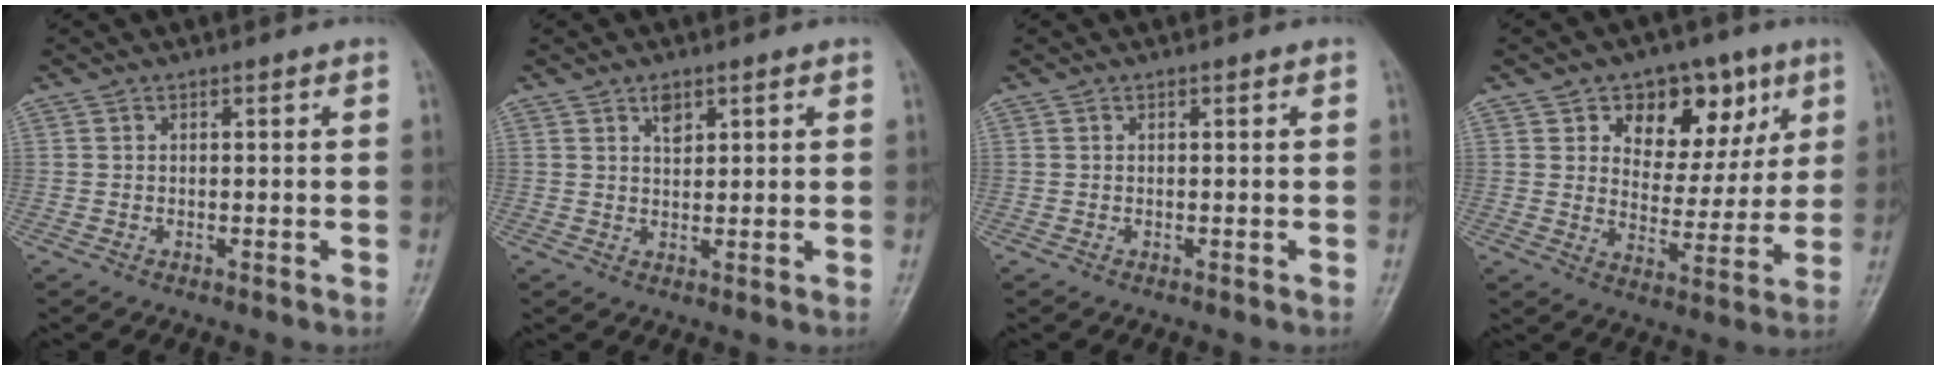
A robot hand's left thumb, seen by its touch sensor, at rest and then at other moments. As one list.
[{"total": 2.6, "force": [1.4, 1.6, 1.5], "torque": [-0.013, -0.009, 0.025]}, {"total": 0.0}, {"total": 14.1, "force": [6.4, 9.4, 8.4], "torque": [-0.065, -0.023, 0.099]}]